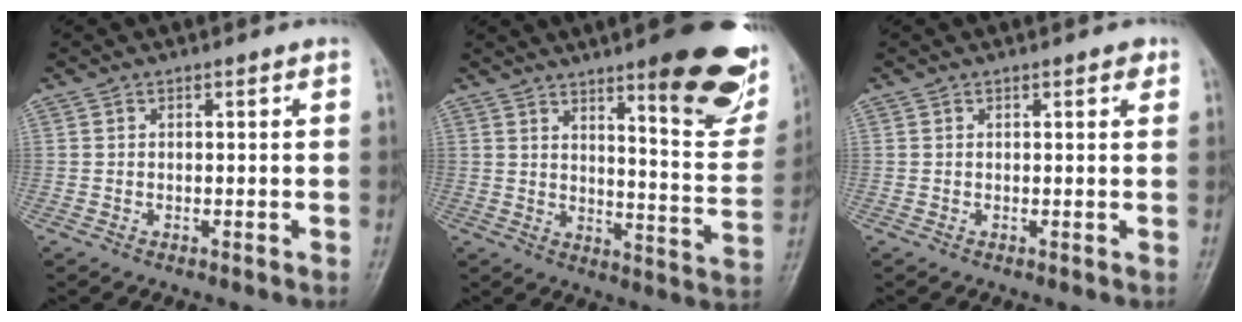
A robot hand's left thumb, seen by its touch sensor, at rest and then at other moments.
{"total": 21.5, "force": [12.6, 5.1, 16.7], "torque": [-0.175, -0.070, 0.174]}
{"total": 1.4, "force": [0.8, 0.6, 1.0], "torque": [-0.007, -0.002, 0.007]}